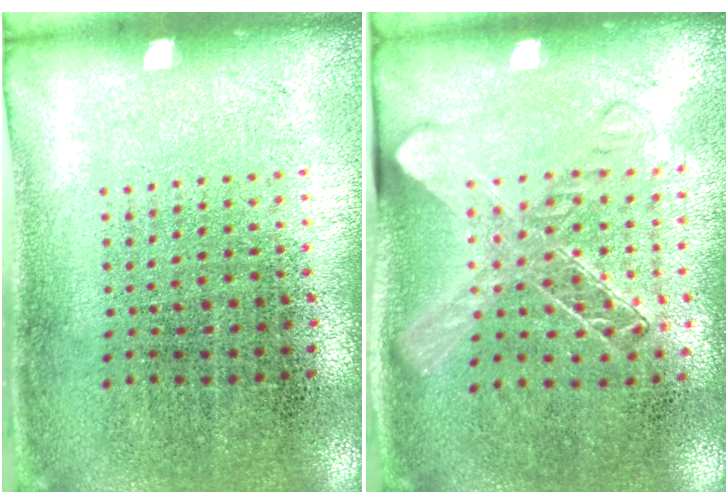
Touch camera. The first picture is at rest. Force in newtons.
{"total": 1.3, "press": 1.2, "slide": 0.7}